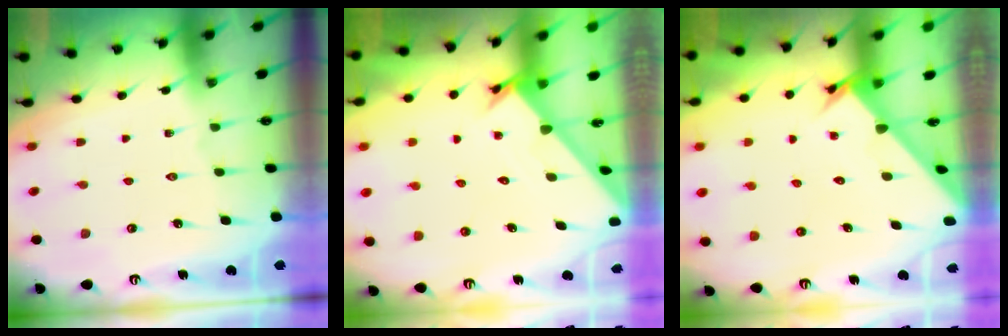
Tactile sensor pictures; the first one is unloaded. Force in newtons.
{"total": 1.6, "press": 1.5, "slide": 0.1}
{"total": 2.6, "press": 2.6, "slide": 0.3}